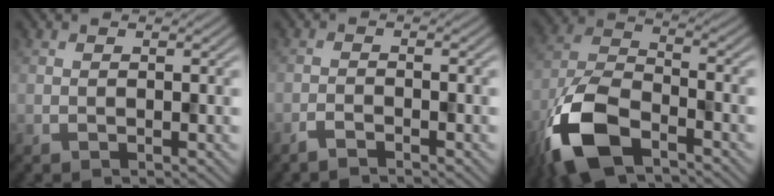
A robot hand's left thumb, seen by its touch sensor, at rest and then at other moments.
{"total": 1.6, "force": [-1.5, 0.2, 0.7], "torque": [-0.015, 0.000, -0.034]}
{"total": 11.9, "force": [-7.1, 5.3, 7.9], "torque": [-0.175, -0.018, -0.156]}